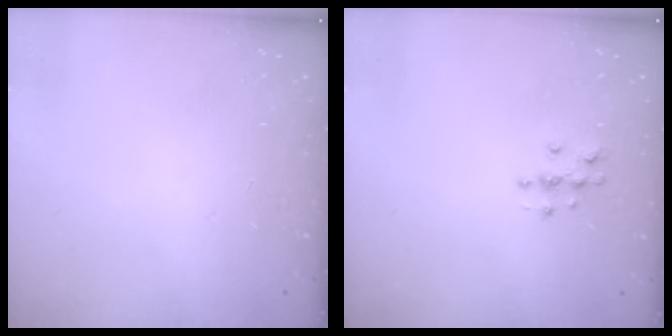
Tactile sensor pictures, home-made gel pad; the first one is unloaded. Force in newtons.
{"total": 3.6, "press": 3.6, "slide": 0.5}